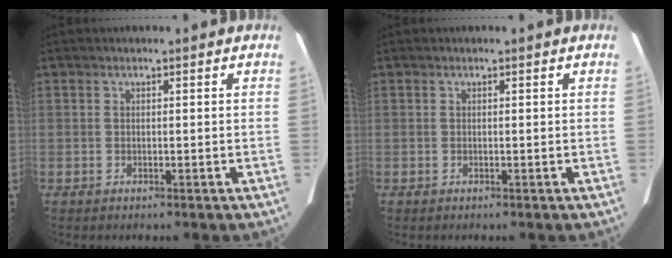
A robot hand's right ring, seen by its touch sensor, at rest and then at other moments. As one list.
[{"total": 0.0}]